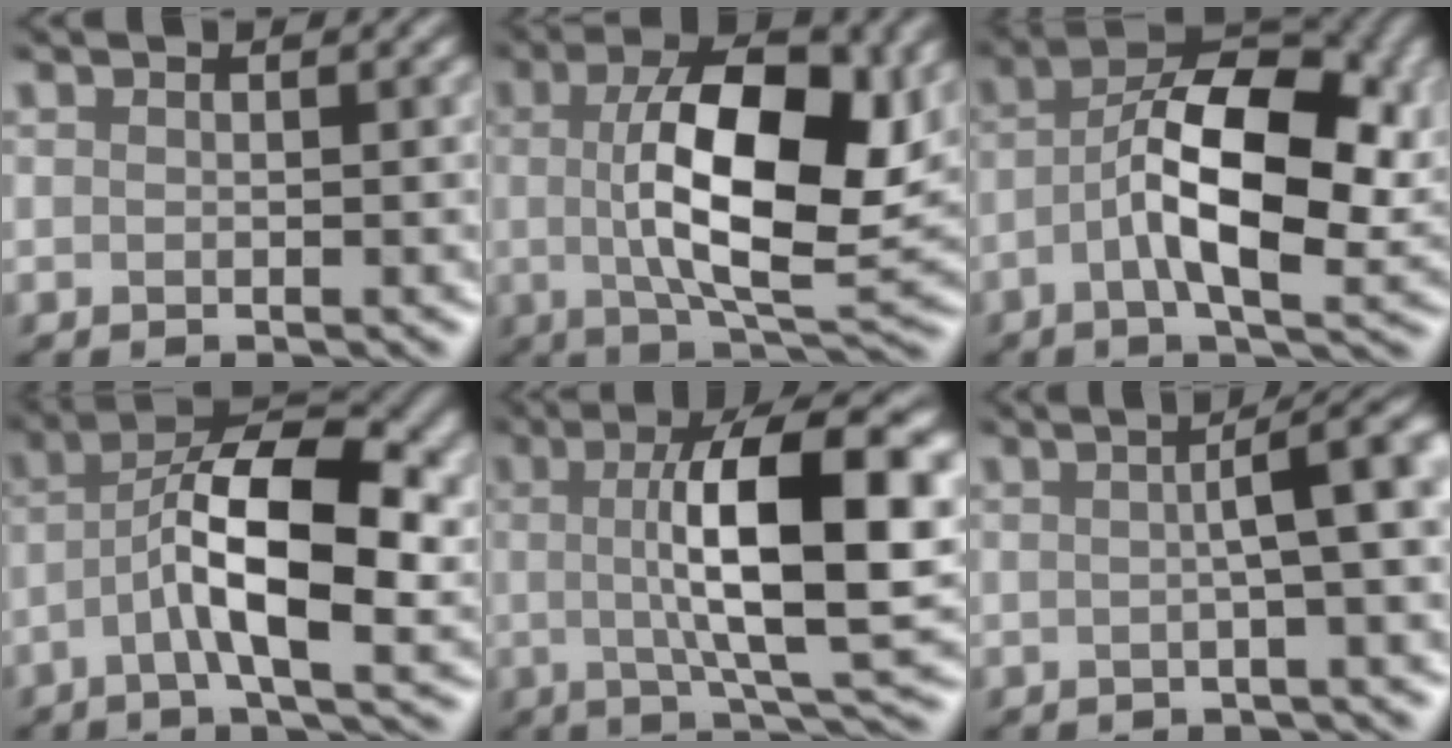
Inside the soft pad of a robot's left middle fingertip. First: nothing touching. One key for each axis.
{"total": 9.7, "fx": 1.0, "fy": 3.0, "fz": 9.1, "tx": -0.170, "ty": 0.003, "tz": 0.039}
{"total": 10.0, "fx": -1.1, "fy": 3.8, "fz": 9.2, "tx": -0.184, "ty": 0.012, "tz": -0.003}
{"total": 7.9, "fx": -1.5, "fy": 2.2, "fz": 7.4, "tx": -0.159, "ty": 0.018, "tz": -0.010}
{"total": 10.2, "fx": 0.8, "fy": 1.7, "fz": 10.1, "tx": -0.155, "ty": 0.014, "tz": 0.032}
{"total": 3.8, "fx": 0.0, "fy": 0.1, "fz": 3.8, "tx": -0.062, "ty": 0.015, "tz": 0.018}